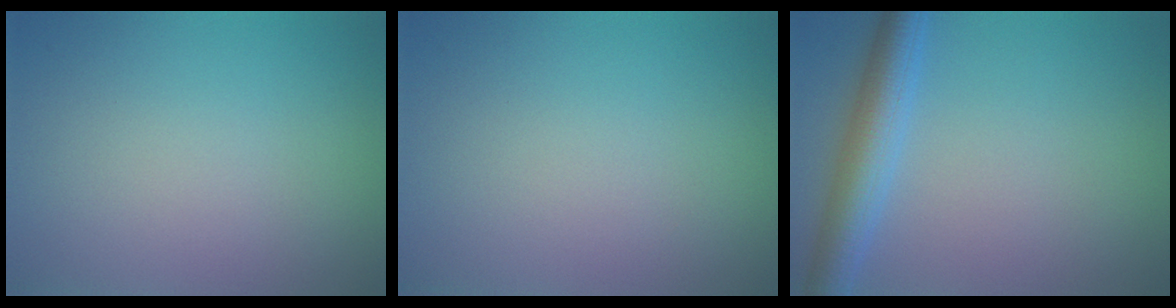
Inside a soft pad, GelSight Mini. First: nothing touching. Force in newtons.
{"total": 0.0}
{"total": 4.4, "press": 4.4, "slide": 0.1}